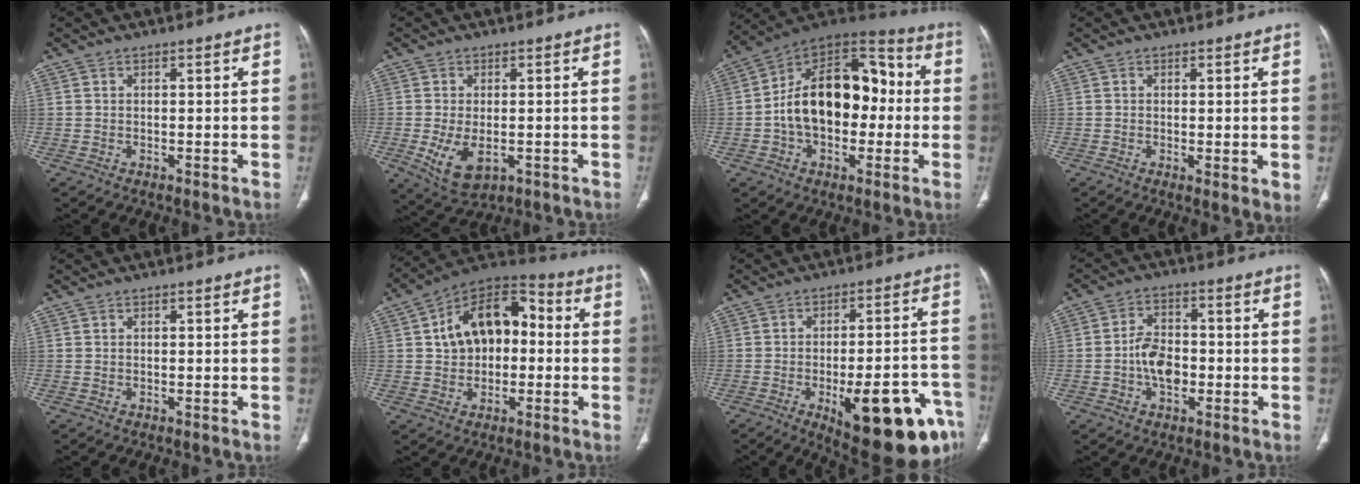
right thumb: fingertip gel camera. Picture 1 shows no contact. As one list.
[{"total": 7.3, "force": [-1.7, 4.1, 5.8], "torque": [-0.111, -0.013, -0.017]}, {"total": 21.4, "force": [-0.8, 13.7, 16.4], "torque": [-0.232, 0.049, -0.016]}, {"total": 3.0, "force": [-0.2, 0.9, 2.9], "torque": [-0.051, -0.013, -0.004]}, {"total": 0.0}, {"total": 16.2, "force": [1.5, 10.8, 11.9], "torque": [-0.151, 0.042, 0.013]}, {"total": 21.8, "force": [-10.2, 7.2, 18.0], "torque": [-0.169, 0.041, -0.125]}, {"total": 7.3, "force": [-1.6, 4.9, 5.2], "torque": [-0.076, 0.019, -0.034]}]